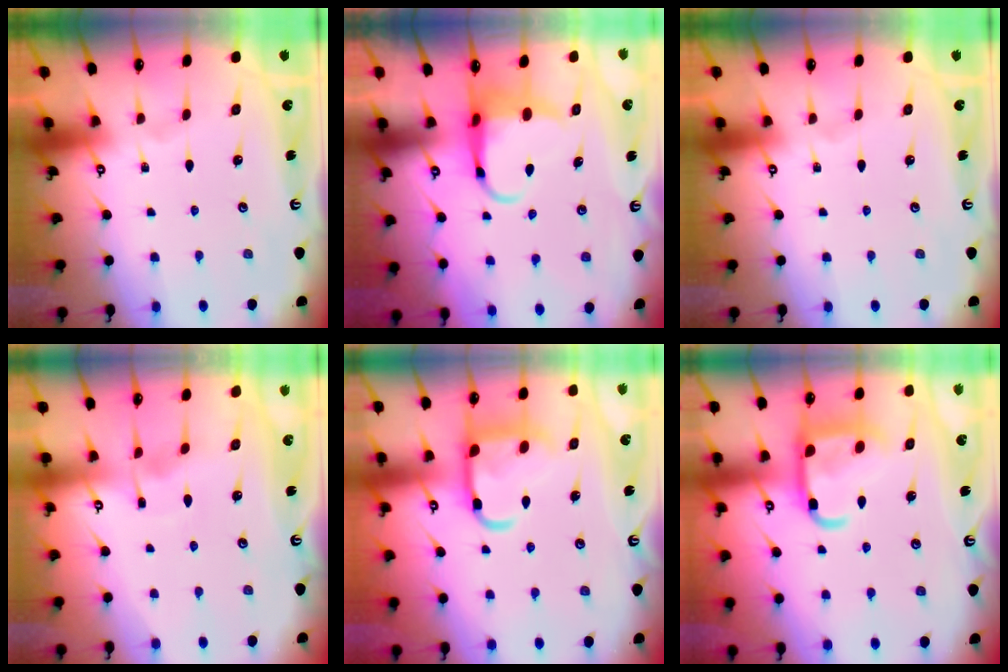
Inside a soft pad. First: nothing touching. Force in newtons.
{"total": 5.6, "press": 5.5, "slide": 1.2}
{"total": 0.0}
{"total": 3.3, "press": 3.3, "slide": 0.4}
{"total": 14.0, "press": 14.0, "slide": 1.0}
{"total": 14.8, "press": 14.7, "slide": 1.4}